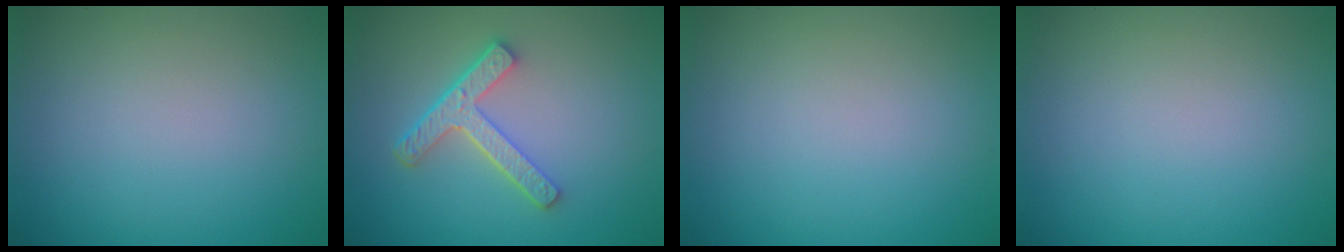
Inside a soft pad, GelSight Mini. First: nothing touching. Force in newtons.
{"total": 4.2, "press": 3.2, "slide": 2.8}
{"total": 0.0}
{"total": 0.0}